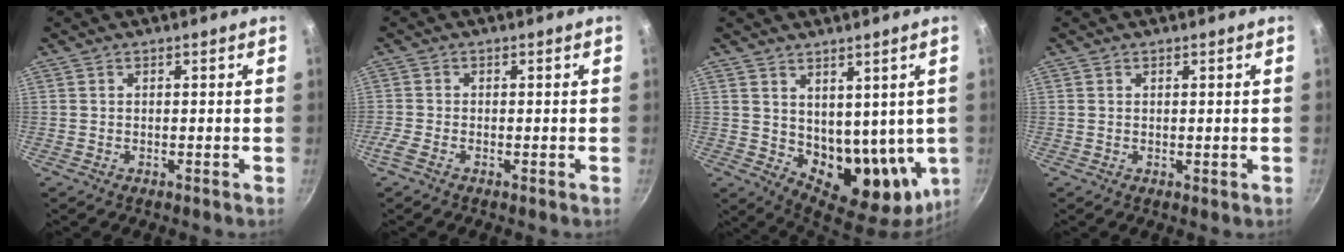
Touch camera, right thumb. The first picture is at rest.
{"total": 2.2, "force": [-1.3, 1.0, 1.5], "torque": [-0.045, 0.002, -0.034]}
{"total": 13.9, "force": [3.8, 9.0, 9.9], "torque": [-0.108, -0.041, 0.083]}
{"total": 0.5, "force": [0.2, 0.3, 0.4], "torque": [-0.004, -0.003, 0.002]}